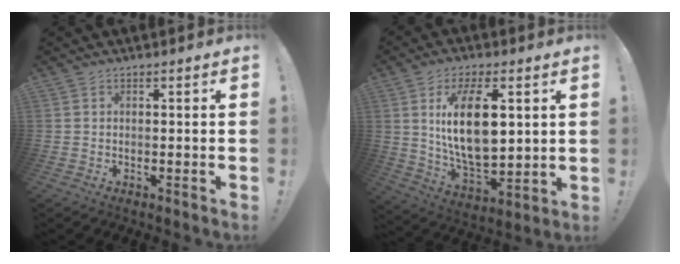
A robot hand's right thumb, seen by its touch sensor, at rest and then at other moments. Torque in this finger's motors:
{"motor_torque": [0.98, 2.68, 1.11, 0.99, 0.17]}